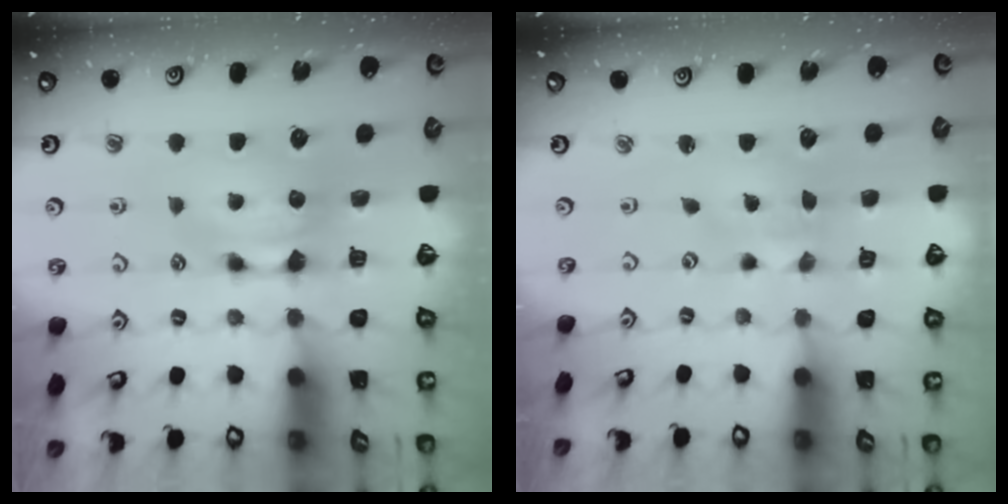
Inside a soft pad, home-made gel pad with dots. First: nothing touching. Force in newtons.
{"total": 3.7, "press": 3.6, "slide": 0.8}